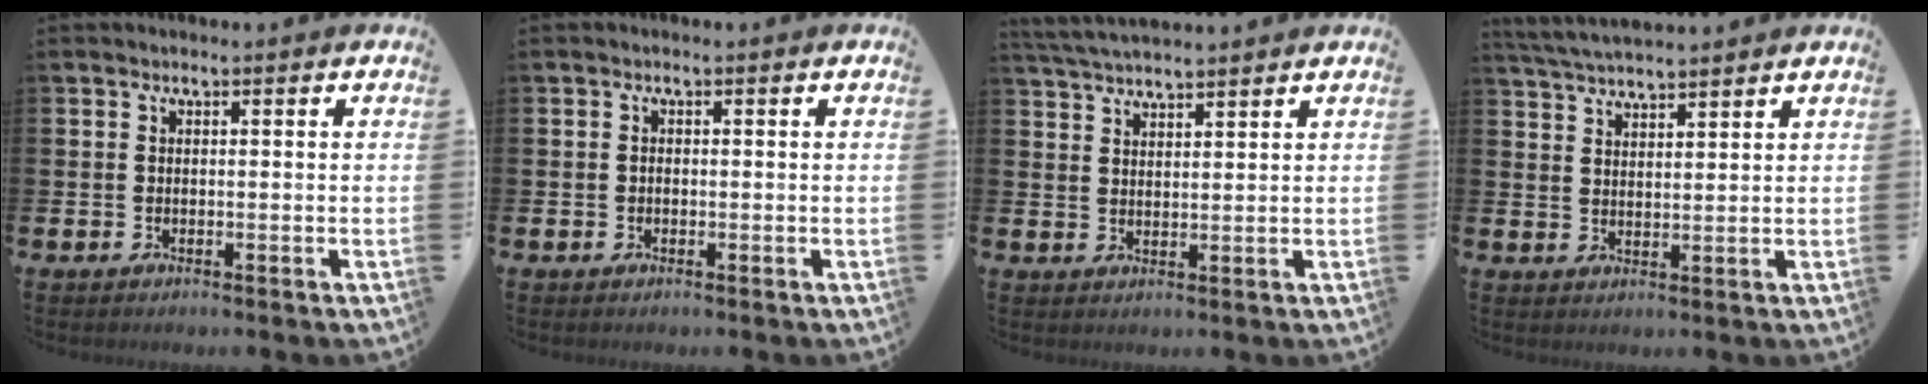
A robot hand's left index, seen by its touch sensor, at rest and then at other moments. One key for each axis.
{"total": 0.6, "fx": -0.3, "fy": 0.4, "fz": 0.3, "tx": -0.005, "ty": 0.002, "tz": -0.007}
{"total": 3.8, "fx": 3.7, "fy": 0.2, "fz": 0.7, "tx": -0.021, "ty": -0.016, "tz": 0.069}
{"total": 4.1, "fx": 4.0, "fy": 0.2, "fz": 0.6, "tx": -0.030, "ty": -0.017, "tz": 0.074}